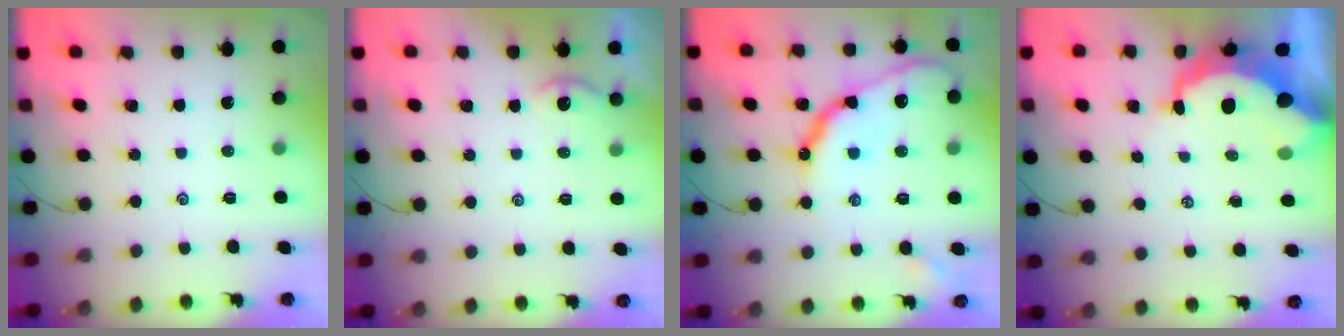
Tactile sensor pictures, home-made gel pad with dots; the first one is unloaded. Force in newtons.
{"total": 2.5, "press": 2.5, "slide": 0.2}
{"total": 15.2, "press": 15.2, "slide": 1.3}
{"total": 10.5, "press": 10.4, "slide": 1.4}